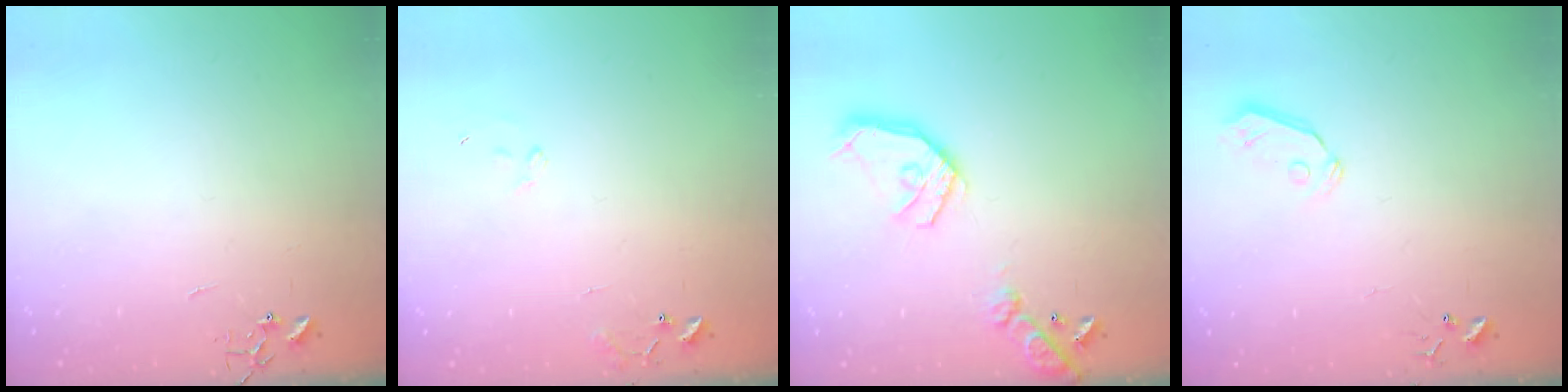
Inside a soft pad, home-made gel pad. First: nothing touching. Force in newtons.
{"total": 7.6, "press": 7.6, "slide": 0.7}
{"total": 16.6, "press": 16.4, "slide": 2.5}
{"total": 5.8, "press": 5.8, "slide": 0.5}